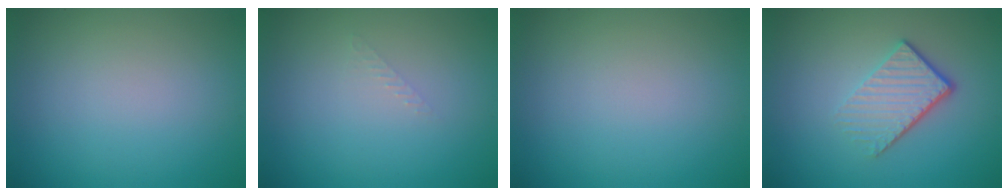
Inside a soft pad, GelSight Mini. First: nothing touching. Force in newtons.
{"total": 0.8, "press": 0.7, "slide": 0.2}
{"total": 0.0}
{"total": 4.1, "press": 2.8, "slide": 3.0}